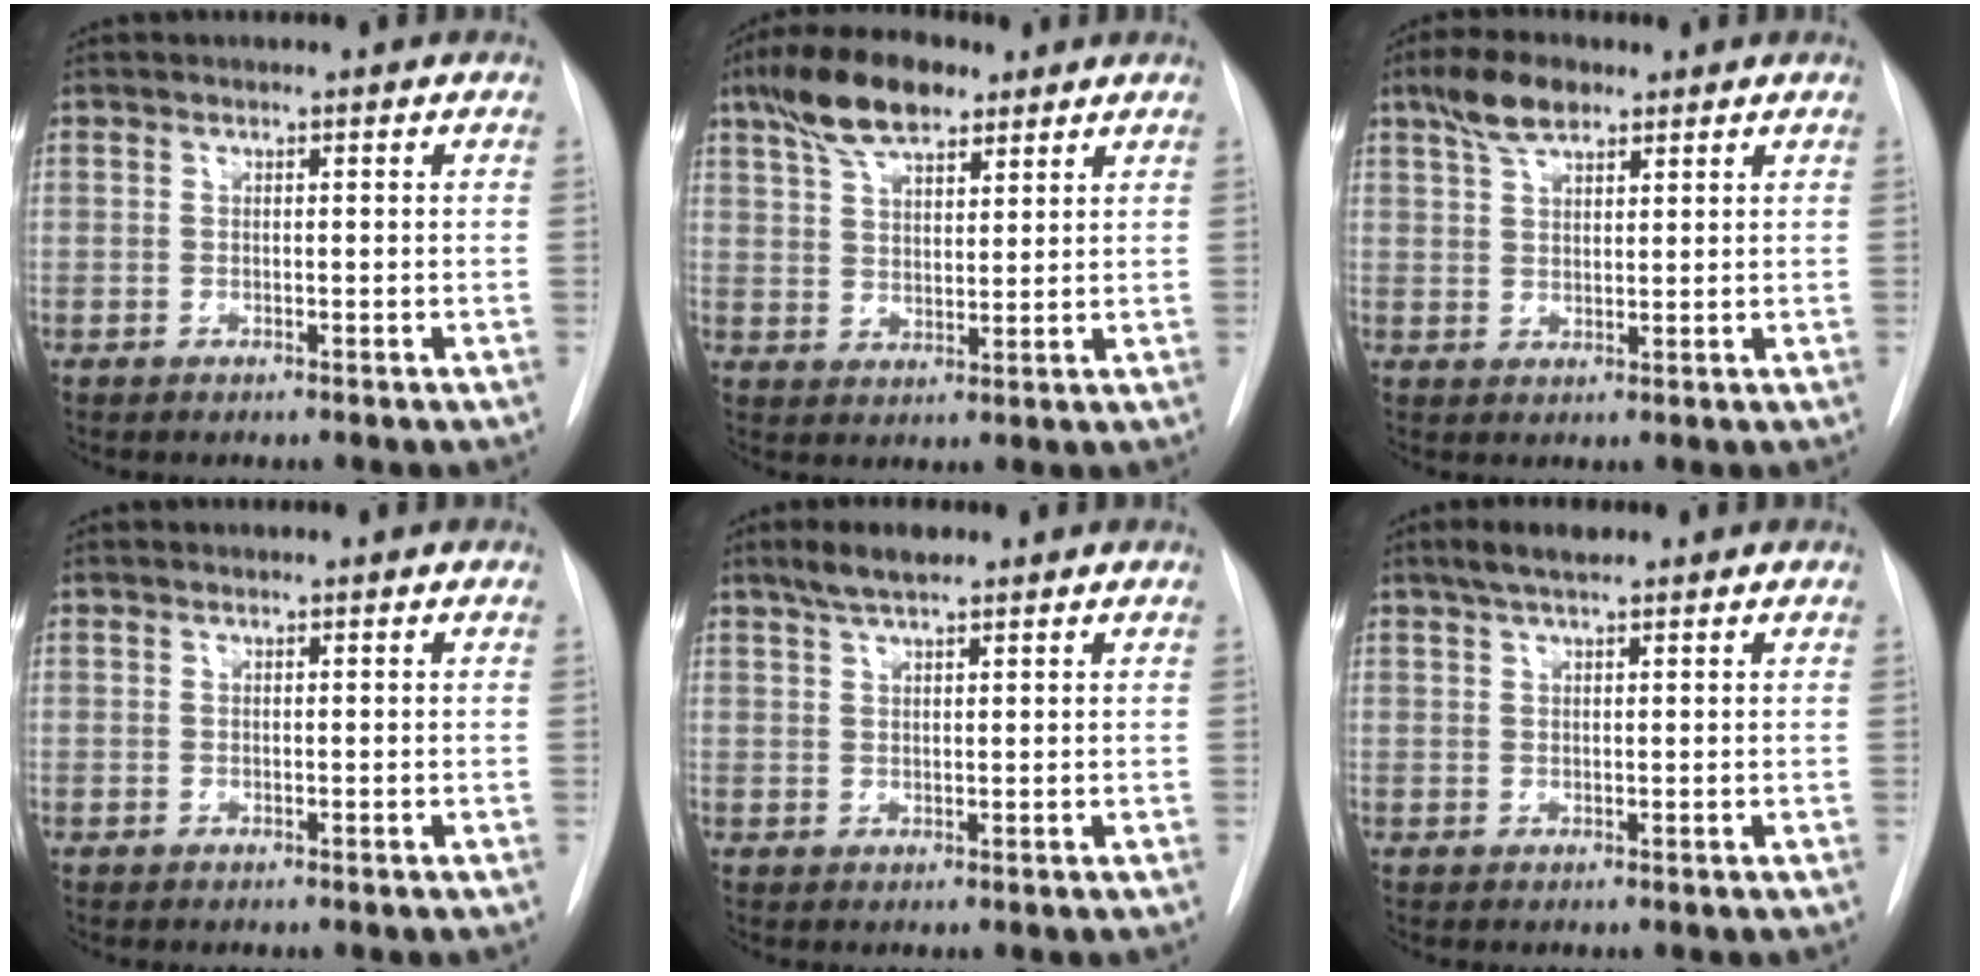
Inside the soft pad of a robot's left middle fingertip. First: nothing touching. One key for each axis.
{"total": 9.8, "fx": 6.7, "fy": 3.7, "fz": 6.1, "tx": -0.119, "ty": 0.020, "tz": 0.122}
{"total": 5.6, "fx": 3.9, "fy": 2.2, "fz": 3.4, "tx": -0.071, "ty": 0.014, "tz": 0.074}
{"total": 0.0}
{"total": 4.2, "fx": 3.2, "fy": 0.8, "fz": 2.6, "tx": -0.056, "ty": 0.009, "tz": 0.059}
{"total": 3.5, "fx": 2.6, "fy": 0.6, "fz": 2.2, "tx": -0.049, "ty": 0.010, "tz": 0.047}